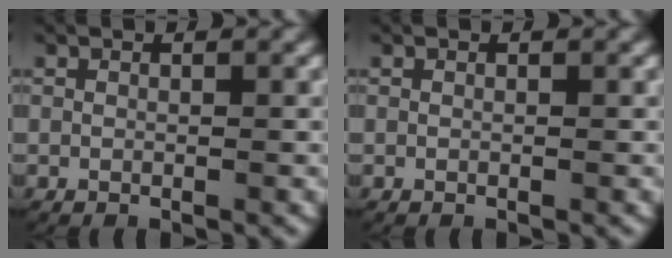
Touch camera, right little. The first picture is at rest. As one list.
[{"total": 0.0}]